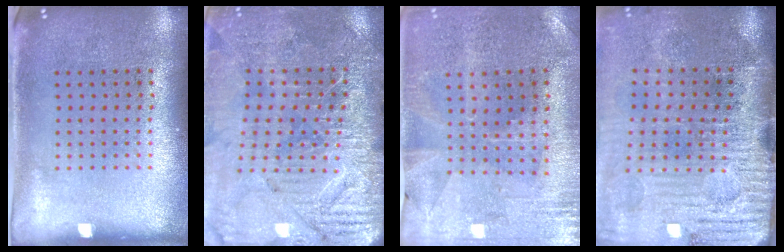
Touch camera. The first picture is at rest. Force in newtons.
{"total": 3.6, "press": 3.6, "slide": 0.3}
{"total": 0.5, "press": 0.5, "slide": 0.3}
{"total": 4.8, "press": 4.0, "slide": 2.6}